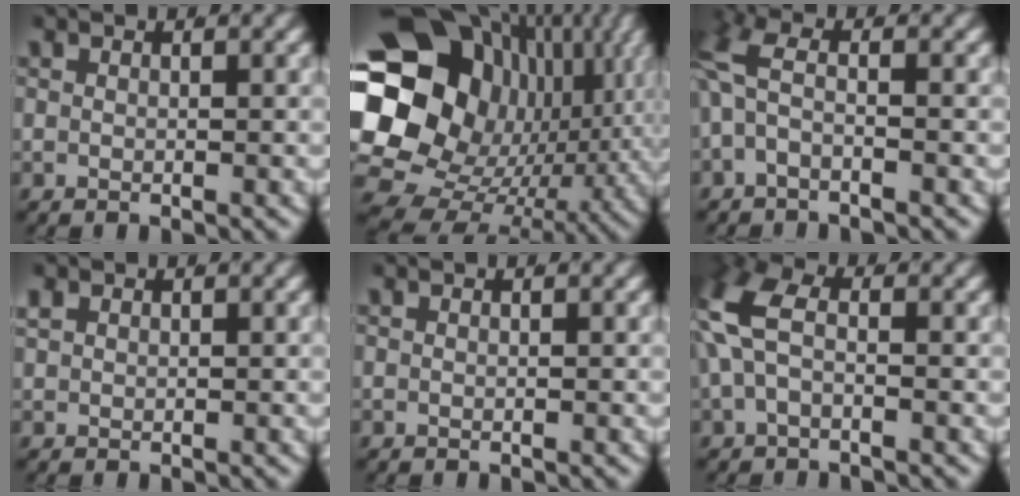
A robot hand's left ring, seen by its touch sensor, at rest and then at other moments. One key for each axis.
{"total": 27.0, "fx": 1.9, "fy": 20.7, "fz": 17.3, "tx": -0.298, "ty": -0.034, "tz": 0.025}
{"total": 2.6, "fx": -0.2, "fy": 1.5, "fz": 2.2, "tx": -0.062, "ty": -0.011, "tz": 0.000}
{"total": 0.8, "fx": 0.4, "fy": 0.6, "fz": 0.3, "tx": -0.014, "ty": -0.003, "tz": 0.016}
{"total": 0.0}
{"total": 4.1, "fx": 0.4, "fy": 2.4, "fz": 3.4, "tx": -0.095, "ty": -0.005, "tz": 0.013}